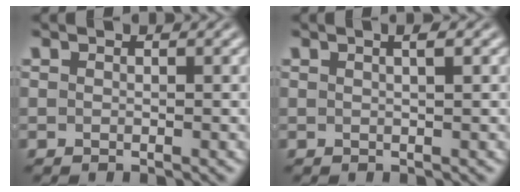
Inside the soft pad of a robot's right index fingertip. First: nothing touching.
{"total": 1.6, "force": [0.6, -0.4, 1.4], "torque": [-0.016, 0.004, 0.010]}